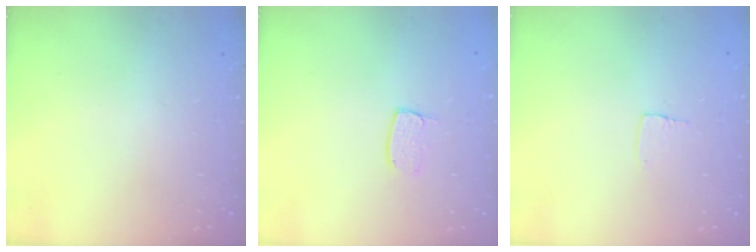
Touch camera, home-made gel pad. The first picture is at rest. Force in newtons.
{"total": 4.9, "press": 4.8, "slide": 0.4}
{"total": 3.7, "press": 3.7, "slide": 0.1}